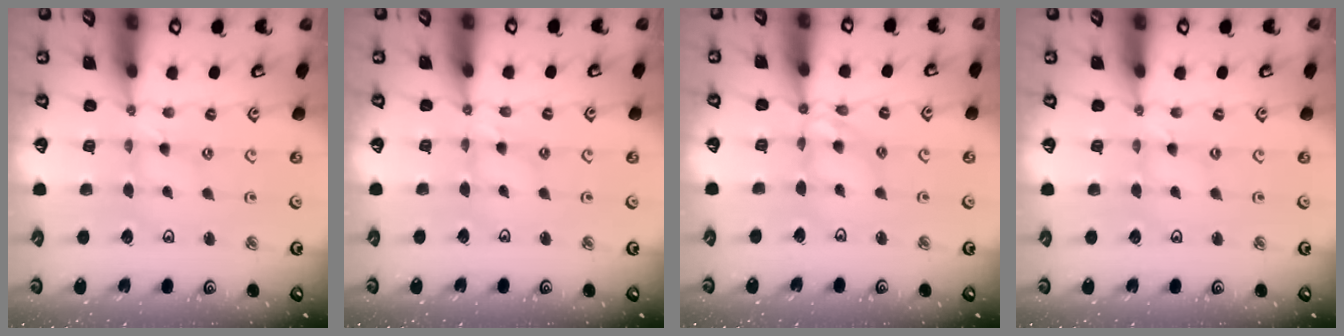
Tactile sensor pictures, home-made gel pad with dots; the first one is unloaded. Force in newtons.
{"total": 3.0, "press": 3.0, "slide": 0.4}
{"total": 8.9, "press": 8.9, "slide": 0.7}
{"total": 0.8, "press": 0.8, "slide": 0.1}